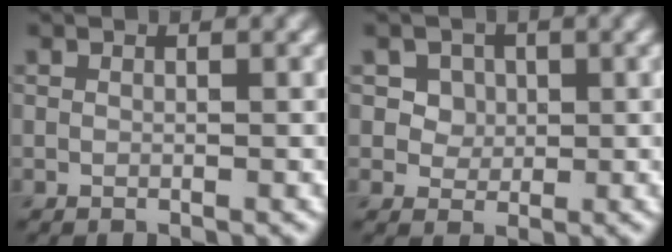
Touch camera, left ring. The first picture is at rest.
{"total": 4.9, "force": [2.2, 3.8, 2.1], "torque": [-0.043, 0.003, 0.033]}